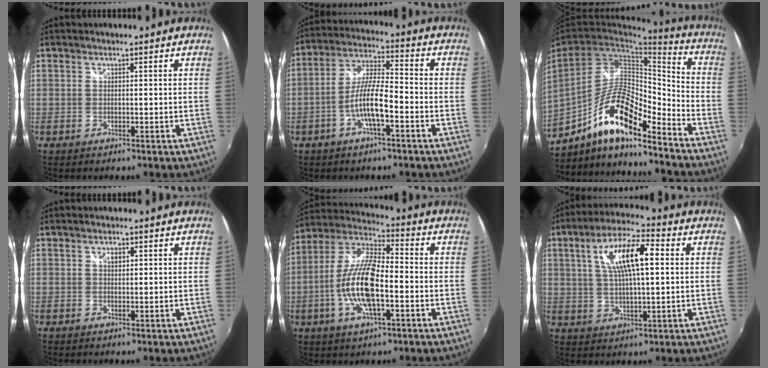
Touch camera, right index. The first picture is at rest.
{"total": 9.0, "force": [-3.8, 1.8, 8.0], "torque": [-0.166, 0.007, -0.069]}
{"total": 15.9, "force": [-10.0, 4.1, 11.6], "torque": [-0.218, -0.002, -0.188]}
{"total": 1.3, "force": [0.5, 0.8, 0.8], "torque": [-0.012, 0.003, 0.008]}
{"total": 14.8, "force": [-3.6, 4.9, 13.5], "torque": [-0.275, -0.001, -0.073]}
{"total": 12.3, "force": [3.1, 3.8, 11.3], "torque": [-0.208, 0.019, 0.055]}